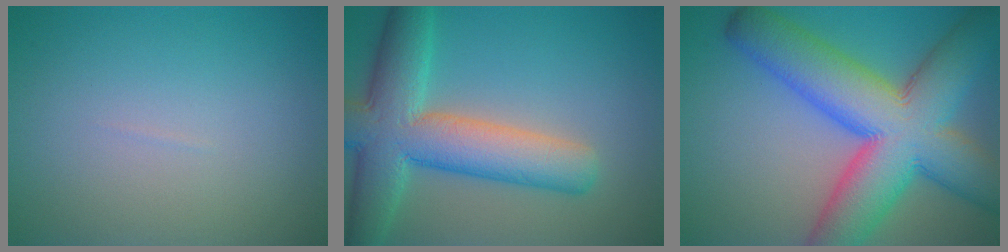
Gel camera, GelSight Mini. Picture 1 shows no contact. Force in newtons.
{"total": 9.5, "press": 9.4, "slide": 0.6}
{"total": 13.6, "press": 13.6, "slide": 0.6}